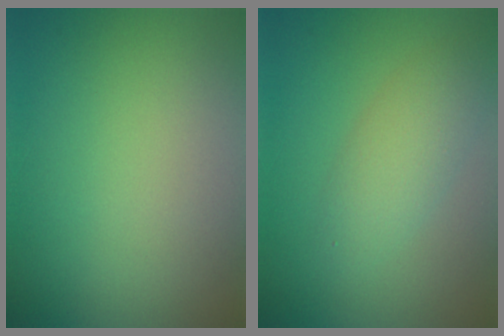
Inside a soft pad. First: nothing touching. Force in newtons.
{"total": 2.9, "press": 2.9, "slide": 0.1}